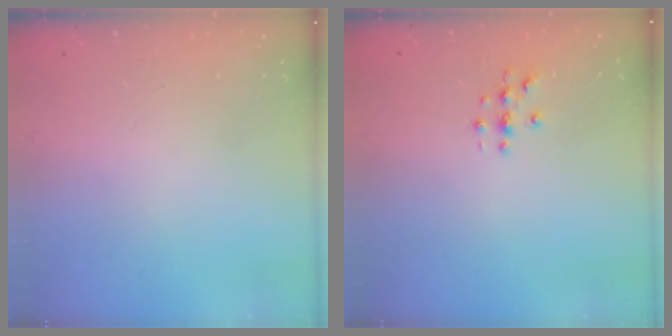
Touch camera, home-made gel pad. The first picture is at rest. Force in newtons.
{"total": 2.9, "press": 2.9, "slide": 0.3}